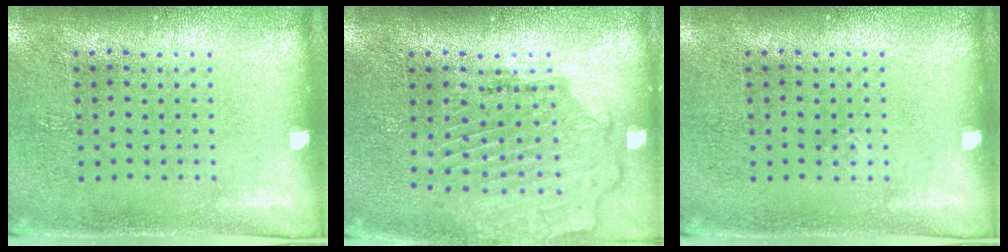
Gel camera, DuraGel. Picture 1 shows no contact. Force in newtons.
{"total": 1.6, "press": 1.5, "slide": 0.3}
{"total": 0.0}